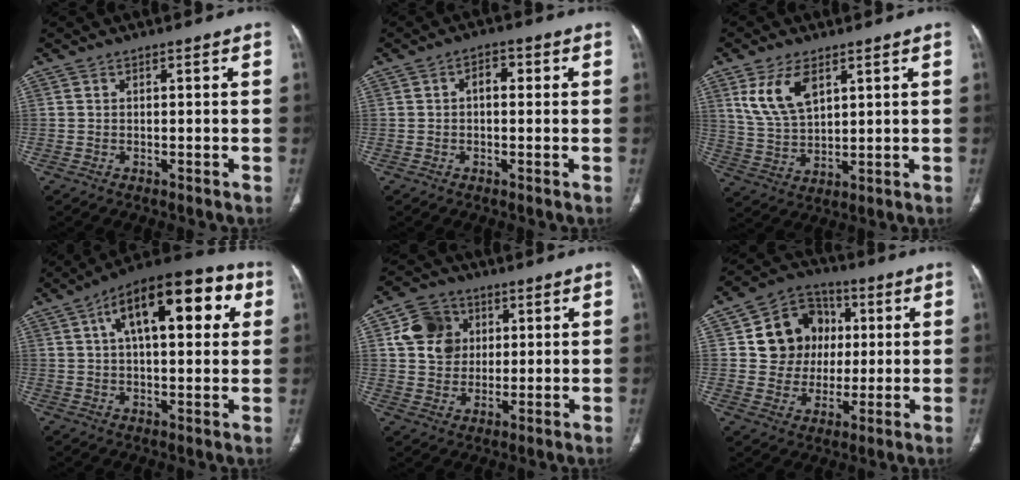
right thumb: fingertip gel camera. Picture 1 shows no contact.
{"total": 3.2, "force": [0.4, 1.9, 2.6], "torque": [-0.032, 0.009, 0.002]}
{"total": 9.6, "force": [4.6, 4.9, 6.8], "torque": [-0.126, -0.015, 0.100]}
{"total": 20.1, "force": [6.5, 8.9, 16.8], "torque": [-0.225, 0.022, 0.090]}
{"total": 10.2, "force": [2.8, 8.6, 4.7], "torque": [-0.055, -0.005, 0.050]}
{"total": 13.4, "force": [2.5, 12.1, 5.4], "torque": [-0.042, 0.009, 0.045]}